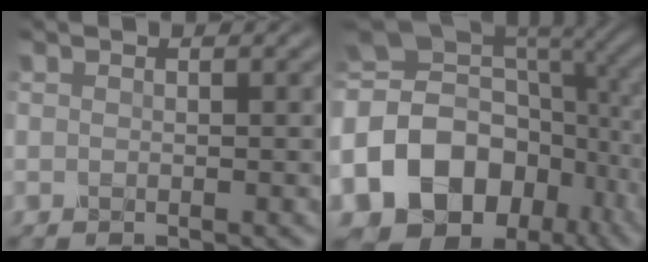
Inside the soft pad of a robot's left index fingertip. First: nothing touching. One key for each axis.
{"total": 16.4, "fx": -4.4, "fy": 12.7, "fz": 9.4, "tx": -0.204, "ty": -0.006, "tz": -0.083}